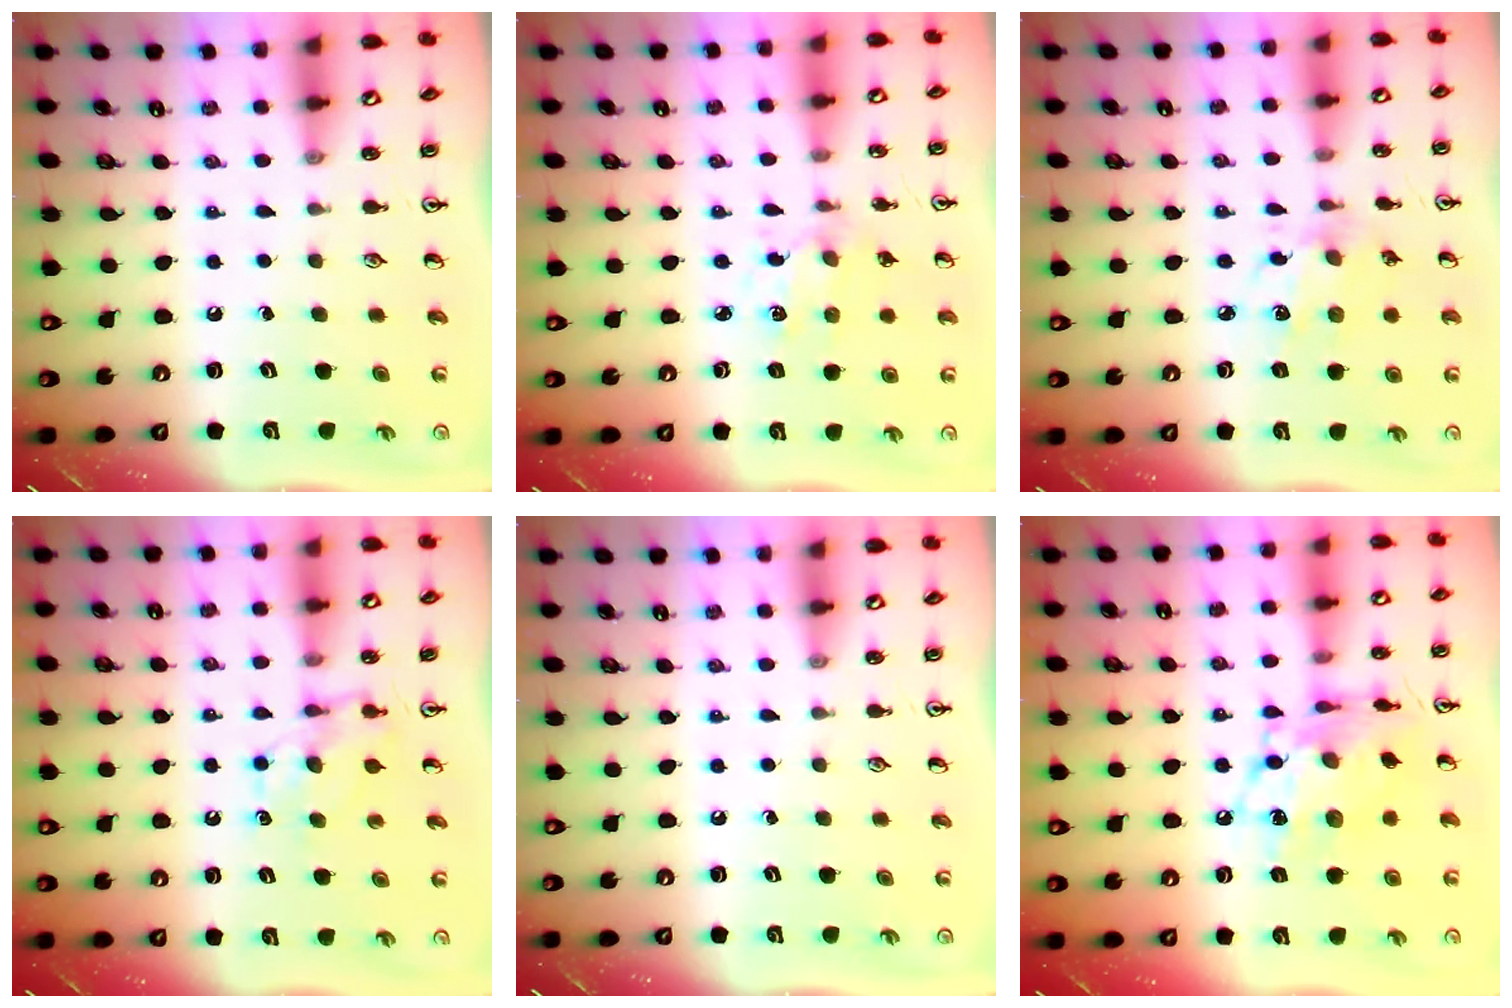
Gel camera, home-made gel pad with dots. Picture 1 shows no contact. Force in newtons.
{"total": 1.9, "press": 1.9, "slide": 0.2}
{"total": 6.7, "press": 6.7, "slide": 0.4}
{"total": 6.7, "press": 6.7, "slide": 0.2}
{"total": 0.0}
{"total": 14.3, "press": 14.3, "slide": 1.0}